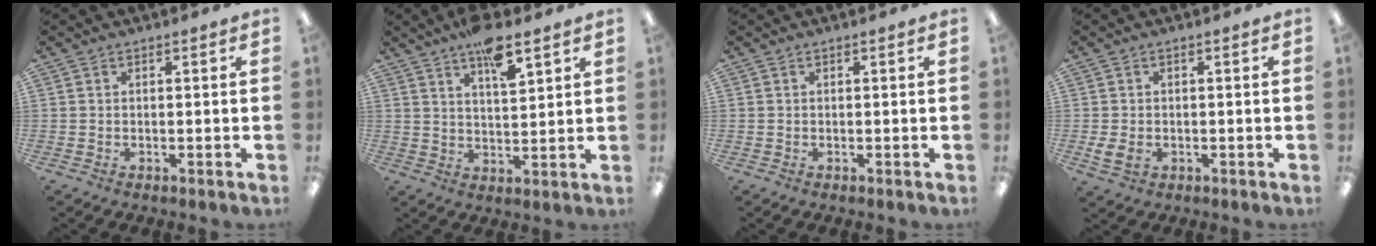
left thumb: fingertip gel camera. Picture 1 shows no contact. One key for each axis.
{"total": 8.6, "fx": 6.1, "fy": 2.5, "fz": 5.6, "tx": -0.083, "ty": -0.036, "tz": 0.101}
{"total": 0.0}
{"total": 3.6, "fx": -0.7, "fy": 2.5, "fz": 2.5, "tx": -0.048, "ty": -0.002, "tz": -0.016}